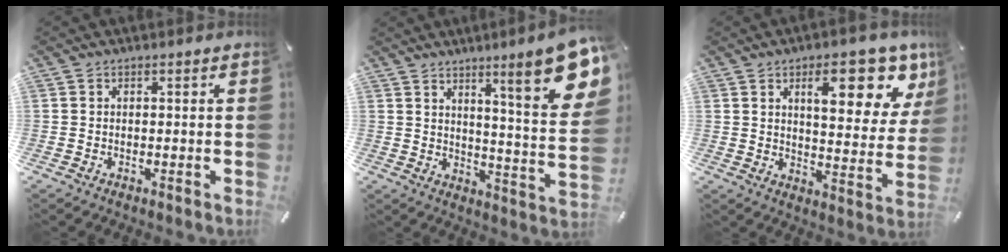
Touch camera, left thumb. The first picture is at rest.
{"total": 16.7, "force": [10.0, 2.4, 13.2], "torque": [-0.188, -0.072, 0.151]}
{"total": 16.1, "force": [8.6, 6.6, 11.9], "torque": [-0.152, -0.041, 0.134]}